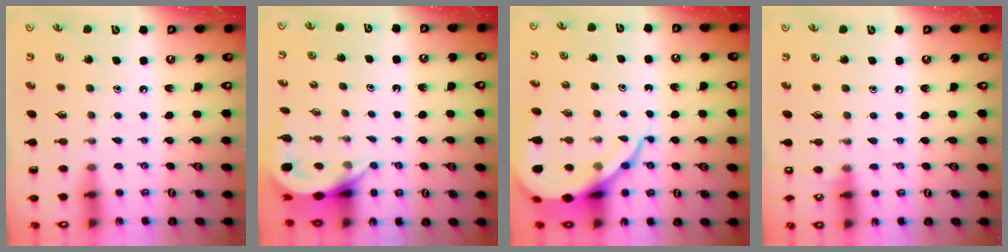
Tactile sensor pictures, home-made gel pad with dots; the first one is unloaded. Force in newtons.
{"total": 5.1, "press": 5.1, "slide": 0.7}
{"total": 12.6, "press": 12.5, "slide": 1.2}
{"total": 3.1, "press": 3.0, "slide": 0.5}